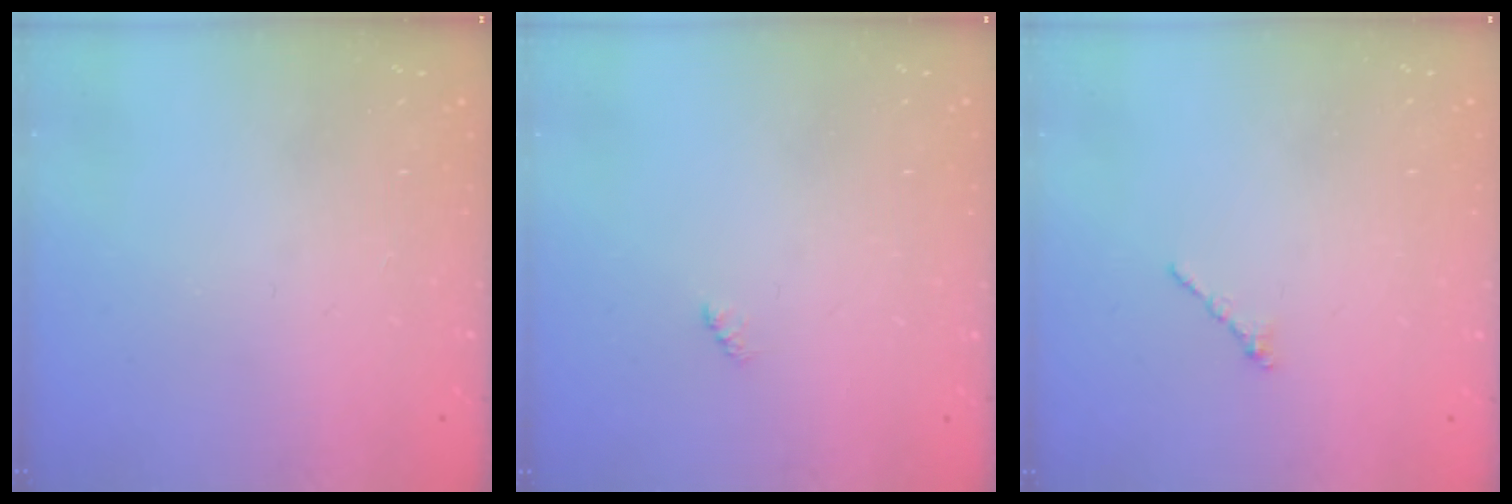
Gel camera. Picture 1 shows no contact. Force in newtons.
{"total": 1.9, "press": 1.9, "slide": 0.4}
{"total": 1.2, "press": 1.1, "slide": 0.5}